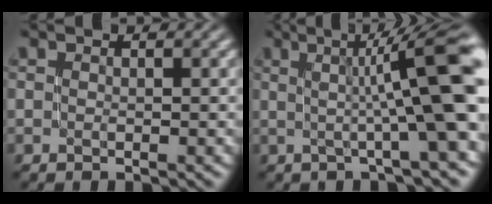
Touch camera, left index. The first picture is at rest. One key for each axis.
{"total": 8.7, "fx": 0.8, "fy": 1.5, "fz": 8.5, "tx": -0.103, "ty": 0.013, "tz": 0.009}